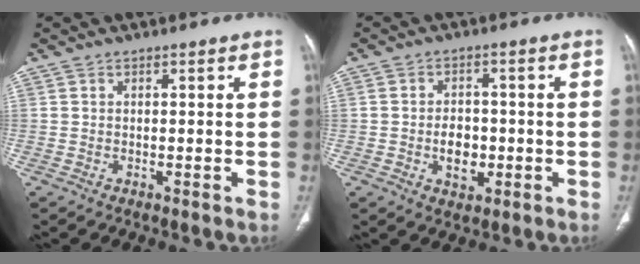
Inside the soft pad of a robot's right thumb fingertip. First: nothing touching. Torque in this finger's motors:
{"motor_torque": [0.26, 1.29, -0.13, 0.13, 0.01]}